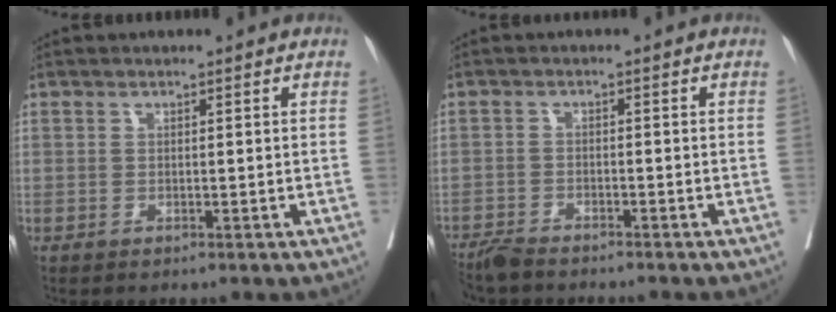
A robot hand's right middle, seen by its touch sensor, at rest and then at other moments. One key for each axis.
{"total": 4.2, "fx": -4.0, "fy": 0.5, "fz": 1.3, "tx": -0.017, "ty": -0.011, "tz": -0.069}